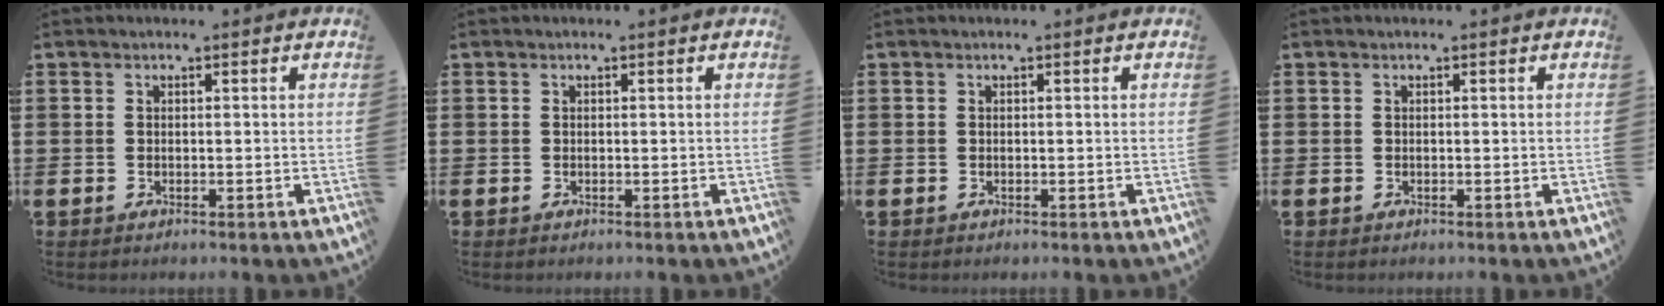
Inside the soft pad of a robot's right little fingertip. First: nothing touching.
{"total": 0.0}
{"total": 0.0}
{"total": 0.0}